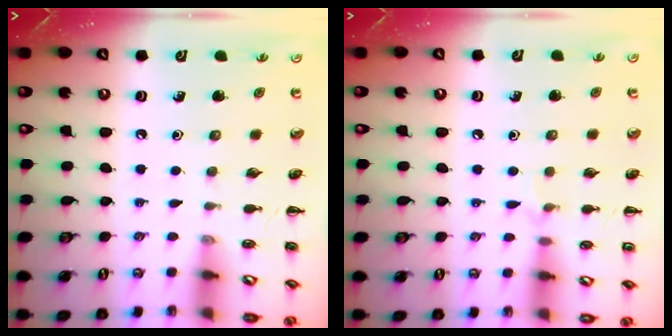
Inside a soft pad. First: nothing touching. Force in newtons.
{"total": 5.2, "press": 5.0, "slide": 1.6}